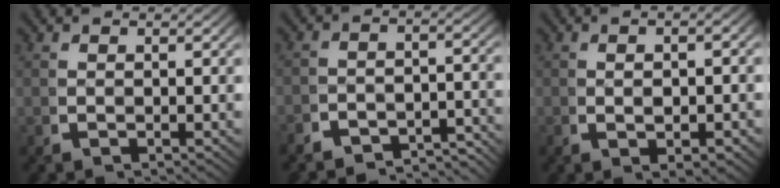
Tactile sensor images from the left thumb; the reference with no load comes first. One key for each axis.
{"total": 6.3, "fx": -5.7, "fy": 2.3, "fz": 1.4, "tx": -0.001, "ty": -0.018, "tz": -0.099}
{"total": 3.1, "fx": -0.5, "fy": 1.3, "fz": 2.7, "tx": -0.038, "ty": 0.000, "tz": -0.009}